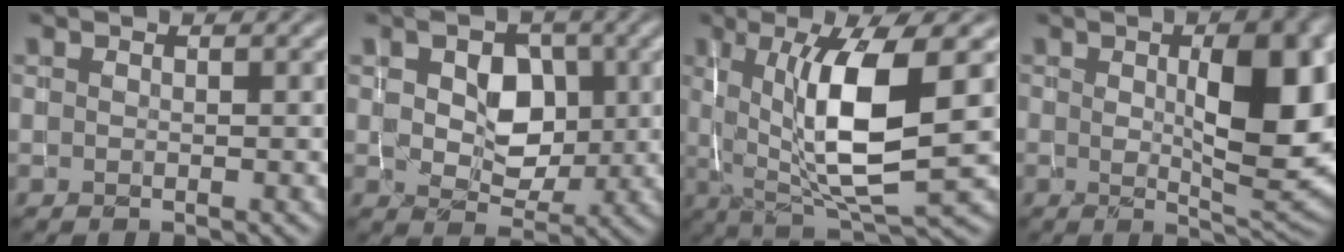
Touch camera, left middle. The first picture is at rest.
{"total": 4.8, "force": [0.7, 3.6, 3.2], "torque": [-0.053, -0.010, 0.008]}
{"total": 9.6, "force": [1.0, 2.6, 9.1], "torque": [-0.151, -0.009, 0.024]}
{"total": 9.2, "force": [1.4, 3.1, 8.5], "torque": [-0.117, -0.003, 0.028]}